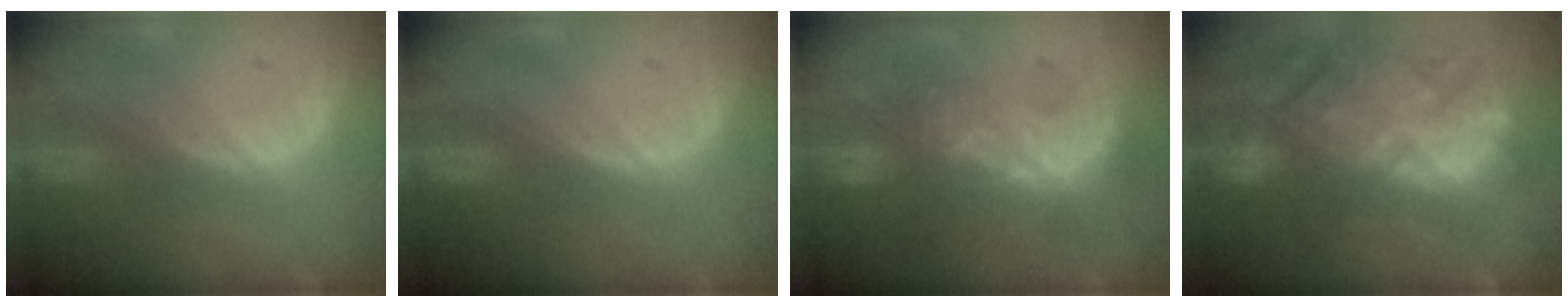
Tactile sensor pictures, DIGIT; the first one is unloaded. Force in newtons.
{"total": 0.0}
{"total": 9.9, "press": 8.6, "slide": 5.0}
{"total": 14.0, "press": 12.5, "slide": 6.4}